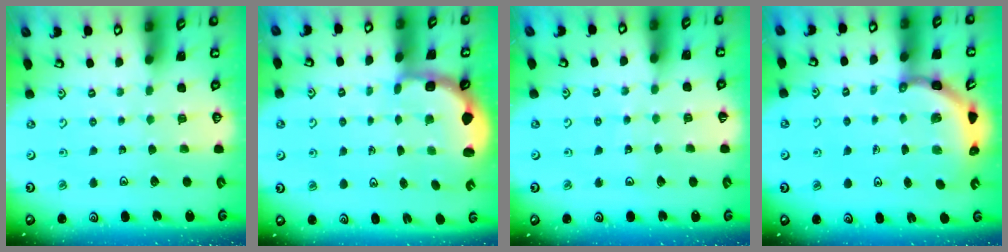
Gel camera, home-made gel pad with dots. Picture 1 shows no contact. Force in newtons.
{"total": 2.6, "press": 2.3, "slide": 1.3}
{"total": 4.3, "press": 4.3, "slide": 0.1}
{"total": 4.0, "press": 3.8, "slide": 1.3}